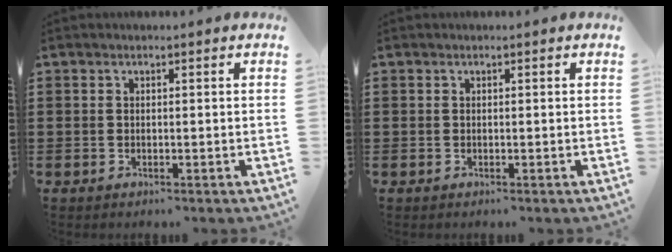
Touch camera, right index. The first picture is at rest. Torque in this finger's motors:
{"motor_torque": [0.00, 0.00, 0.00, 0.00]}